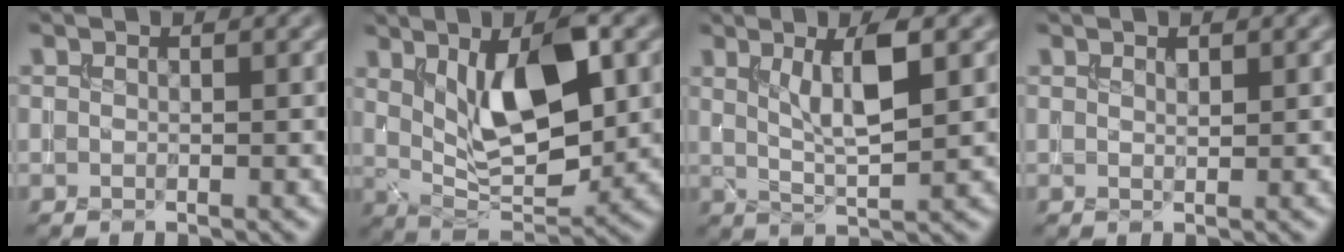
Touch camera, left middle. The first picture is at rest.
{"total": 8.7, "force": [2.5, 3.3, 7.6], "torque": [-0.131, -0.009, 0.044]}
{"total": 4.9, "force": [1.6, 1.1, 4.5], "torque": [-0.081, -0.003, 0.030]}
{"total": 0.7, "force": [0.6, 0.2, 0.4], "torque": [-0.008, -0.003, 0.011]}